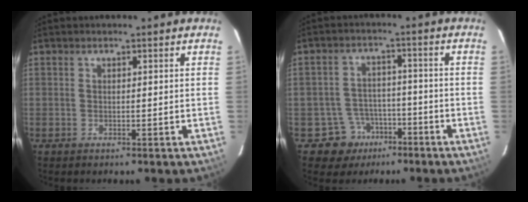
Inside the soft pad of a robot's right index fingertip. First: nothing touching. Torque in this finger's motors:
{"motor_torque": [-0.25, -0.04, -0.48, -0.21]}